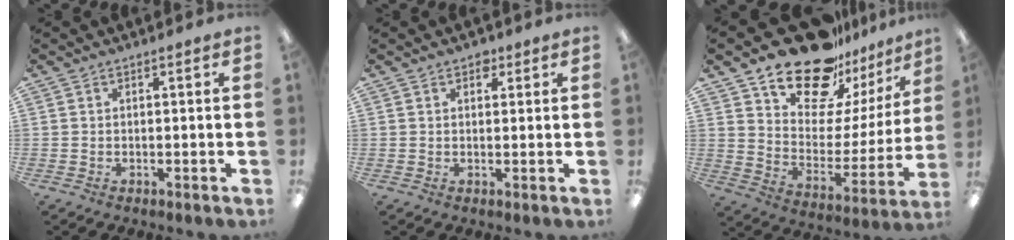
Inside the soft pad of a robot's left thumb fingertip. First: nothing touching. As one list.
[{"total": 2.1, "force": [1.4, 1.4, 0.9], "torque": [-0.002, -0.003, 0.020]}, {"total": 21.1, "force": [17.1, 9.5, 7.7], "torque": [-0.140, -0.120, 0.305]}]